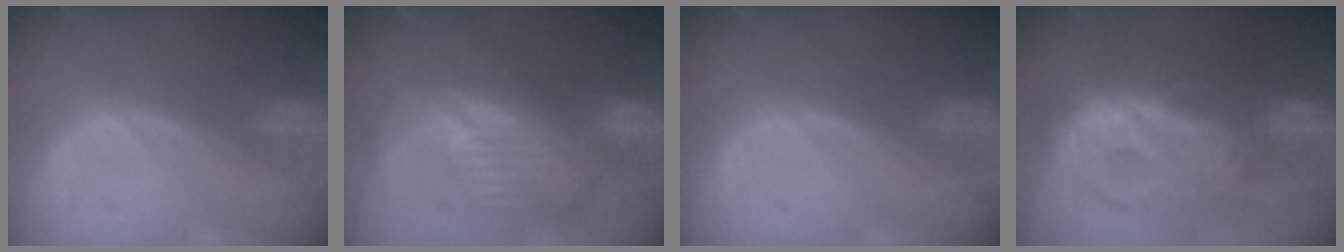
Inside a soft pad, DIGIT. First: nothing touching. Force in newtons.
{"total": 11.2, "press": 9.8, "slide": 5.6}
{"total": 0.0}
{"total": 10.9, "press": 10.9, "slide": 0.5}